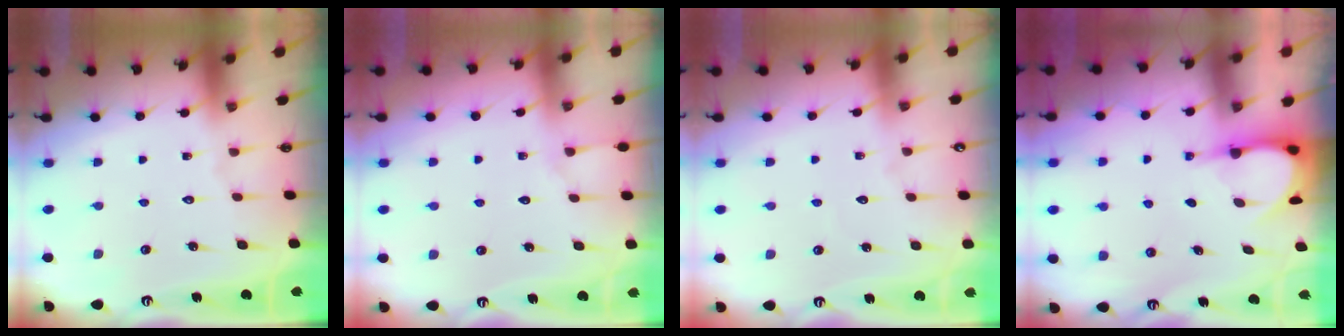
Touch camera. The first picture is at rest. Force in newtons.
{"total": 3.4, "press": 3.4, "slide": 0.6}
{"total": 3.0, "press": 3.0, "slide": 0.1}
{"total": 3.9, "press": 3.8, "slide": 0.3}